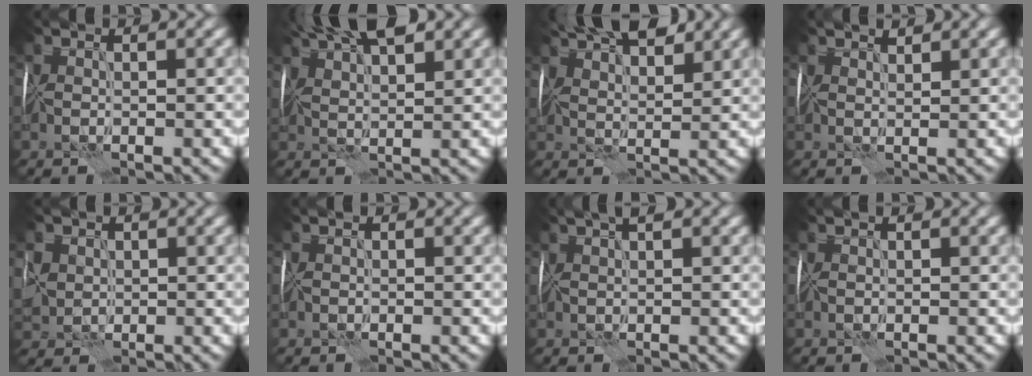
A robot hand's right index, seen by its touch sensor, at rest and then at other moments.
{"total": 8.4, "force": [6.1, 2.6, 5.2], "torque": [-0.082, 0.028, 0.083]}
{"total": 8.4, "force": [6.7, 2.5, 4.5], "torque": [-0.066, 0.027, 0.084]}
{"total": 1.9, "force": [1.6, 0.7, 0.8], "torque": [-0.006, 0.010, 0.021]}
{"total": 2.2, "force": [0.7, 2.0, -0.3], "torque": [-0.022, 0.000, 0.016]}
{"total": 0.0}
{"total": 3.5, "force": [2.4, 1.0, 2.4], "torque": [-0.030, 0.026, 0.028]}
{"total": 1.2, "force": [0.7, 0.5, 0.8], "torque": [-0.004, 0.007, 0.004]}